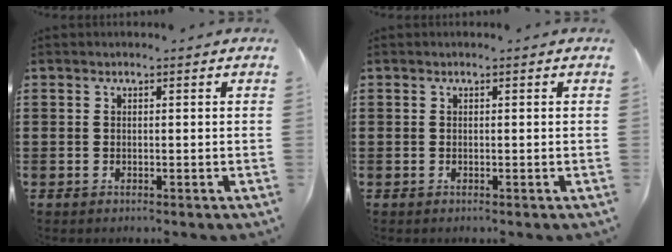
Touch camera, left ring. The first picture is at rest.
{"total": 0.0}